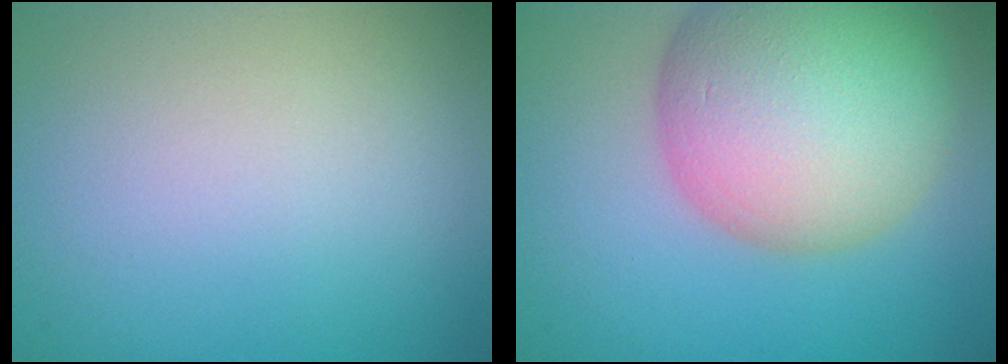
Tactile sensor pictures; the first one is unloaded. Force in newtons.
{"total": 12.9, "press": 12.9, "slide": 0.7}